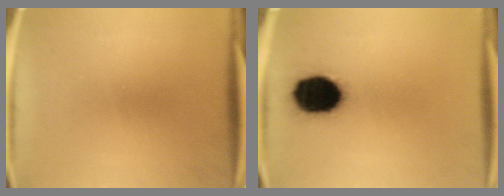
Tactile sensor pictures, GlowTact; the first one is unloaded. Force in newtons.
{"total": 16.0}